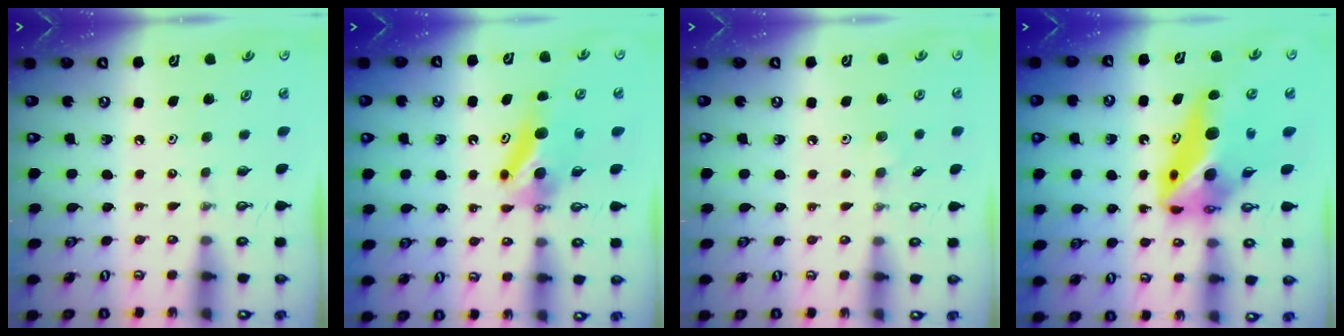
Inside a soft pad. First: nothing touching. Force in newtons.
{"total": 7.8, "press": 7.2, "slide": 3.0}
{"total": 4.6, "press": 4.5, "slide": 0.9}
{"total": 12.6, "press": 12.6, "slide": 1.0}